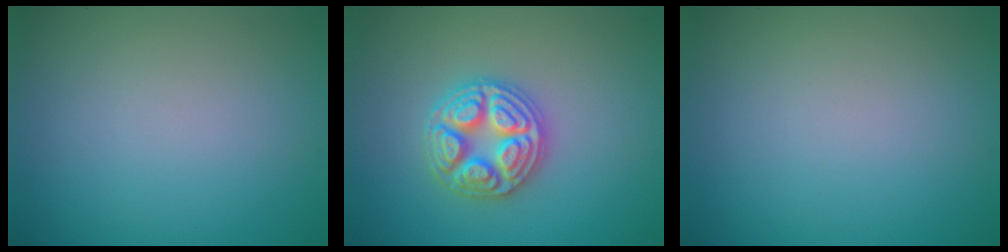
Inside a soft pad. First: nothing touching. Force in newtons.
{"total": 4.8, "press": 4.7, "slide": 0.6}
{"total": 0.0}